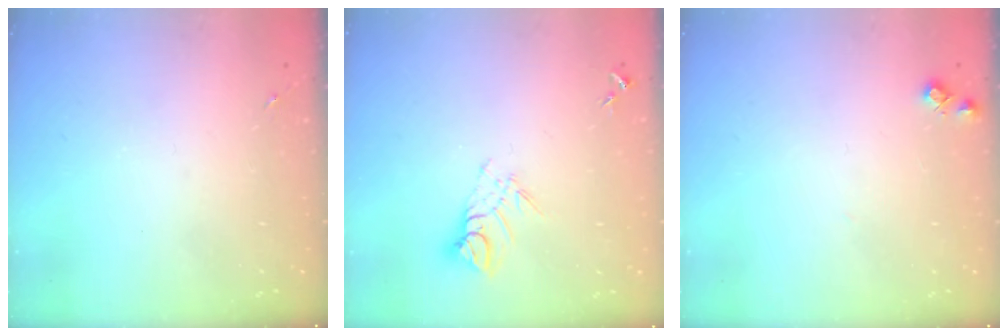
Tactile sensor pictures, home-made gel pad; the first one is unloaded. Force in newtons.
{"total": 7.9, "press": 7.9, "slide": 0.5}
{"total": 6.6, "press": 6.6, "slide": 0.6}